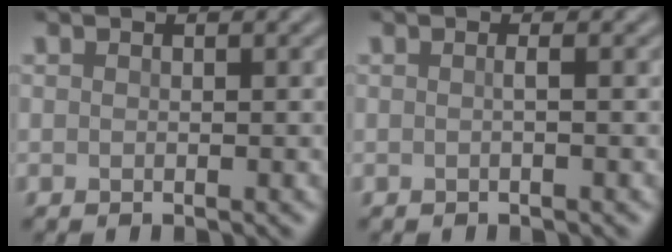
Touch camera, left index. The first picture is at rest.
{"total": 0.8, "force": [0.0, 0.2, 0.7], "torque": [-0.009, 0.001, -0.004]}